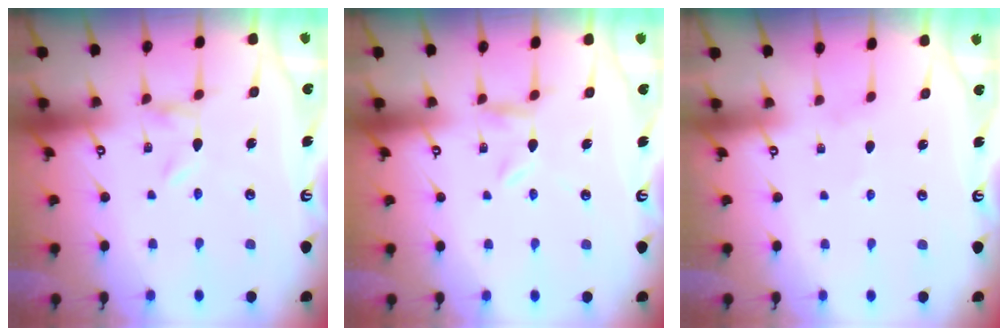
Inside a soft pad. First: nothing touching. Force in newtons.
{"total": 4.2, "press": 4.2, "slide": 0.4}
{"total": 0.0}